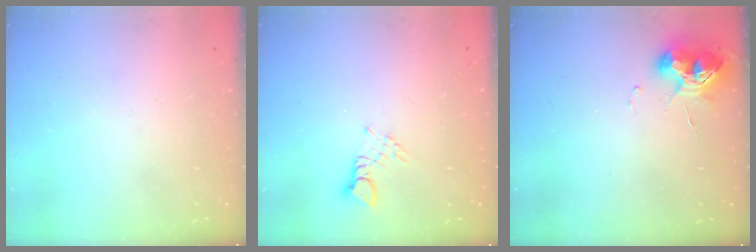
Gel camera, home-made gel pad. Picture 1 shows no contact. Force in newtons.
{"total": 2.9, "press": 2.9, "slide": 0.2}
{"total": 9.3, "press": 9.2, "slide": 1.3}